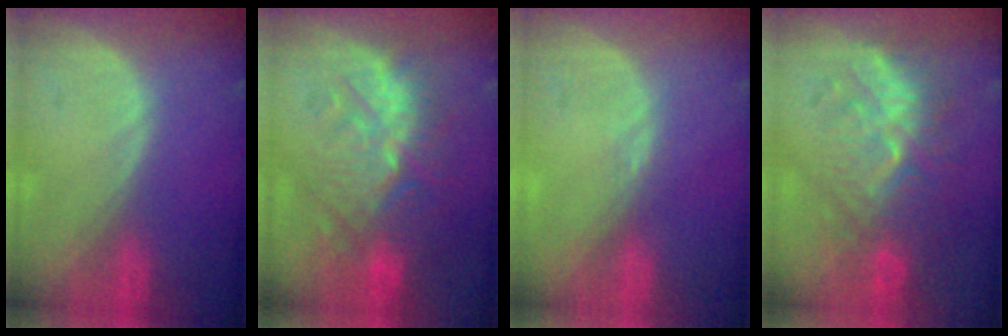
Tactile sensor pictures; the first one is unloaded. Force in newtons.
{"total": 10.5, "press": 10.0, "slide": 3.5}
{"total": 0.5, "press": 0.5, "slide": 0.2}
{"total": 9.0, "press": 8.6, "slide": 2.4}